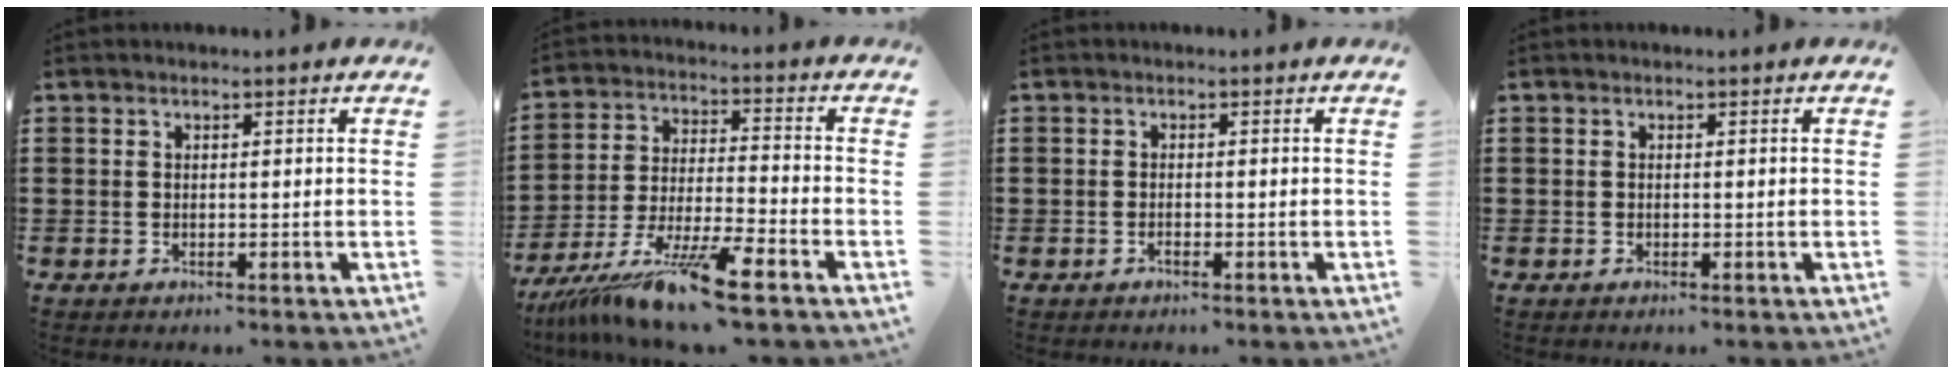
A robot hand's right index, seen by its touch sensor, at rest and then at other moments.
{"total": 12.9, "force": [-9.7, 1.0, 8.4], "torque": [-0.163, 0.009, -0.179]}
{"total": 0.6, "force": [-0.5, 0.0, 0.4], "torque": [-0.010, -0.004, -0.008]}
{"total": 0.0}